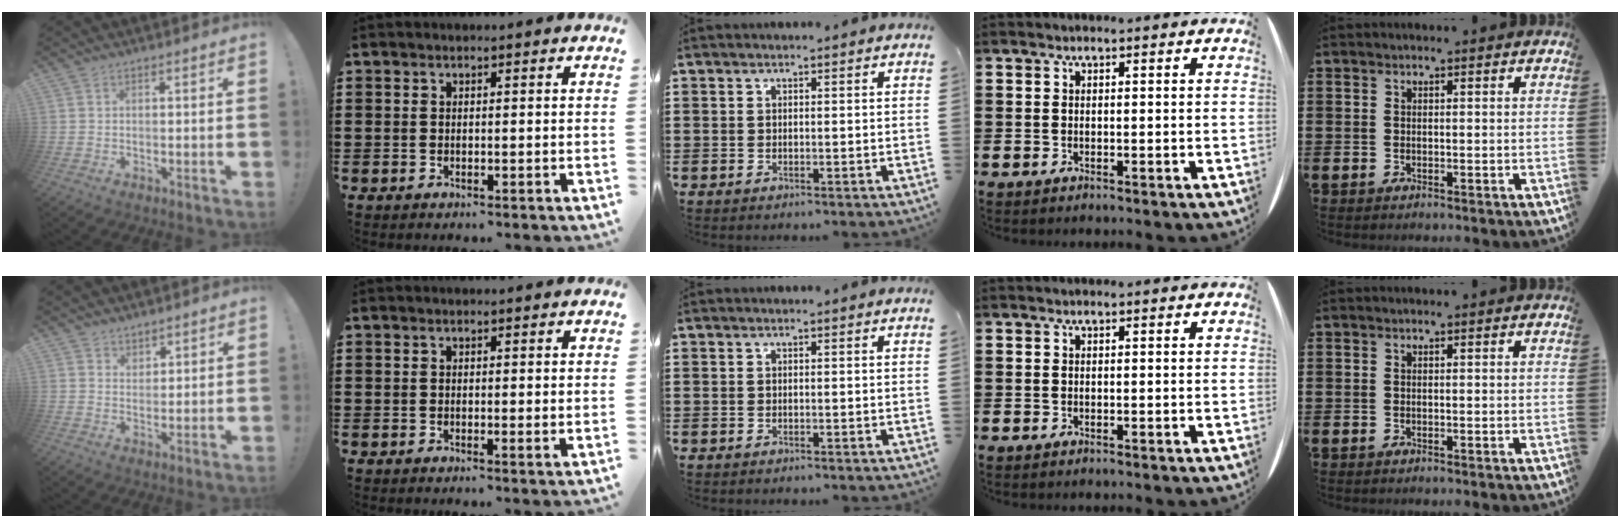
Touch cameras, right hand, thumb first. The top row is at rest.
{"thumb": {"total": 3.4, "force": [2.8, 1.9, 0.0], "torque": [0.013, -0.021, 0.050]}, "index": {"total": 0.6, "force": [0.3, 0.2, 0.5], "torque": [-0.010, 0.001, 0.006]}}